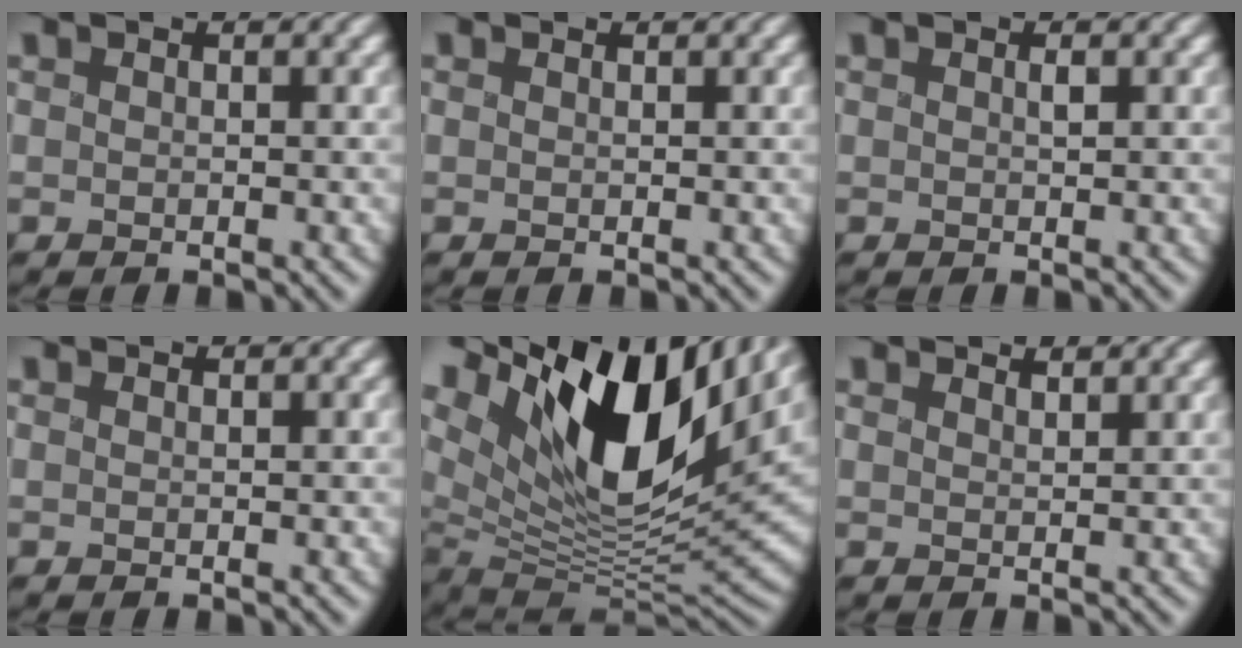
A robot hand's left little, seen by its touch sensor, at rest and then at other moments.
{"total": 0.0}
{"total": 0.5, "force": [0.0, 0.2, 0.5], "torque": [-0.012, -0.001, -0.001]}
{"total": 0.0}
{"total": 15.0, "force": [5.7, 7.7, 11.6], "torque": [-0.194, 0.015, 0.090]}
{"total": 1.9, "force": [1.8, 0.2, 0.4], "torque": [-0.011, 0.004, 0.025]}